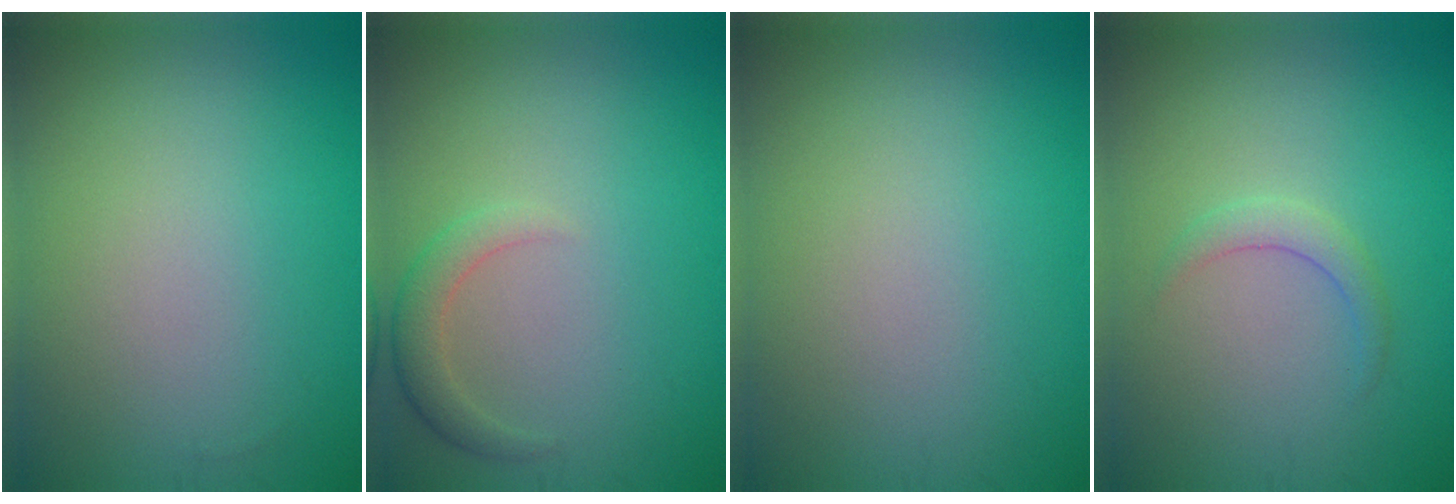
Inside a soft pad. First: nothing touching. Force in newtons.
{"total": 2.1, "press": 2.1, "slide": 0.2}
{"total": 0.0}
{"total": 1.5, "press": 1.5, "slide": 0.0}